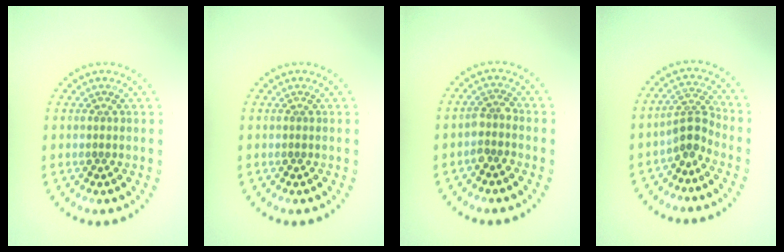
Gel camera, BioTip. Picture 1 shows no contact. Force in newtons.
{"total": 0.0}
{"total": 1.8, "press": 1.5, "slide": 1.1}
{"total": 2.6, "press": 1.8, "slide": 1.8}